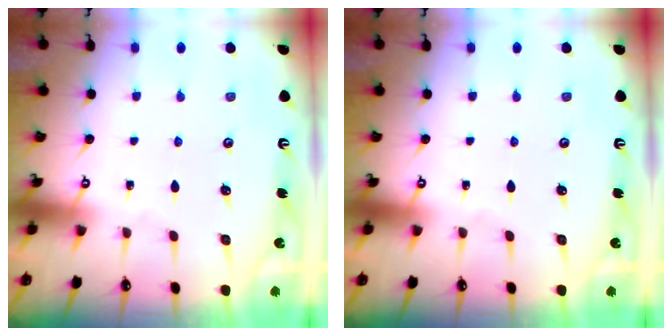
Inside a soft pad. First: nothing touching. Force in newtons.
{"total": 0.0}